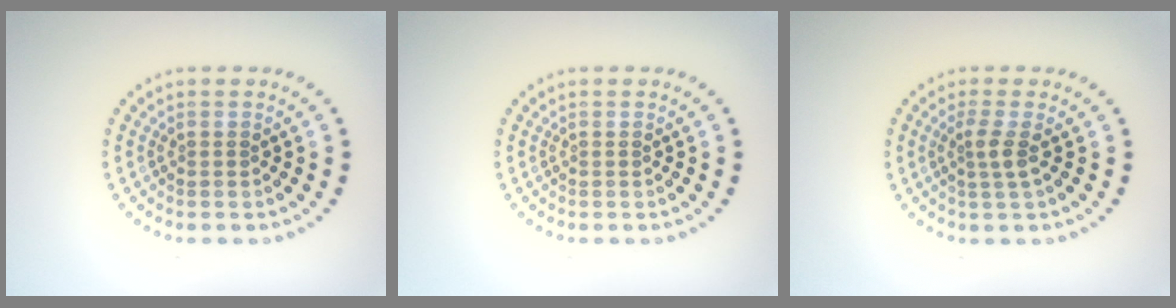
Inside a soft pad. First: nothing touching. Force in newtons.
{"total": 0.0}
{"total": 1.8, "press": 1.4, "slide": 1.1}